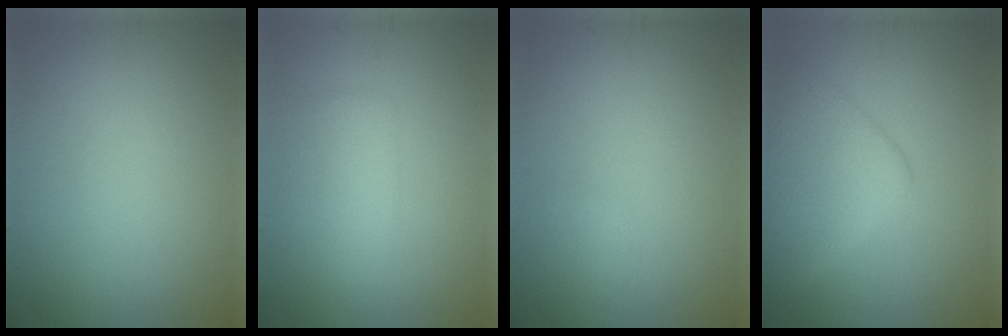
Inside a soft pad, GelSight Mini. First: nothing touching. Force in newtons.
{"total": 3.0, "press": 3.0, "slide": 0.1}
{"total": 0.6, "press": 0.6, "slide": 0.0}
{"total": 5.7, "press": 5.7, "slide": 0.2}